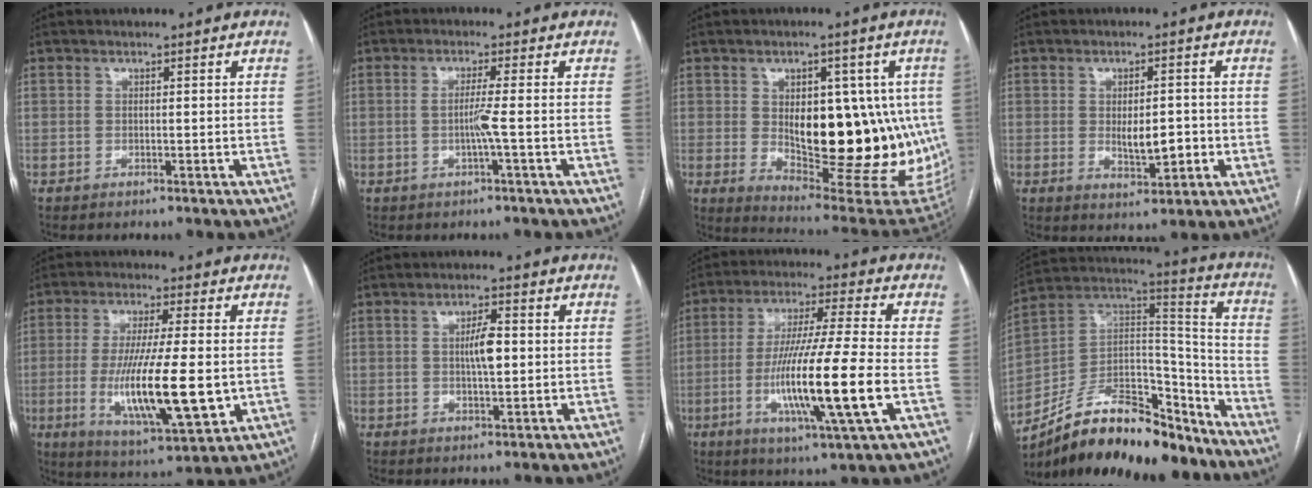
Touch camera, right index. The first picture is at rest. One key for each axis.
{"total": 2.8, "fx": -0.7, "fy": -0.9, "fz": 2.6, "tx": -0.050, "ty": -0.002, "tz": -0.013}
{"total": 21.4, "fx": -0.4, "fy": 8.9, "fz": 19.4, "tx": -0.217, "ty": 0.002, "tz": 0.025}
{"total": 5.3, "fx": -0.6, "fy": 2.0, "fz": 4.9, "tx": -0.077, "ty": -0.006, "tz": -0.002}
{"total": 16.0, "fx": -2.5, "fy": 2.5, "fz": 15.6, "tx": -0.286, "ty": -0.025, "tz": -0.033}
{"total": 4.4, "fx": 0.4, "fy": 1.0, "fz": 4.2, "tx": -0.074, "ty": 0.004, "tz": 0.007}
{"total": 16.6, "fx": -3.9, "fy": -0.2, "fz": 16.2, "tx": -0.307, "ty": -0.017, "tz": -0.074}
{"total": 22.8, "fx": -18.2, "fy": 8.0, "fz": 11.2, "tx": -0.187, "ty": 0.036, "tz": -0.307}